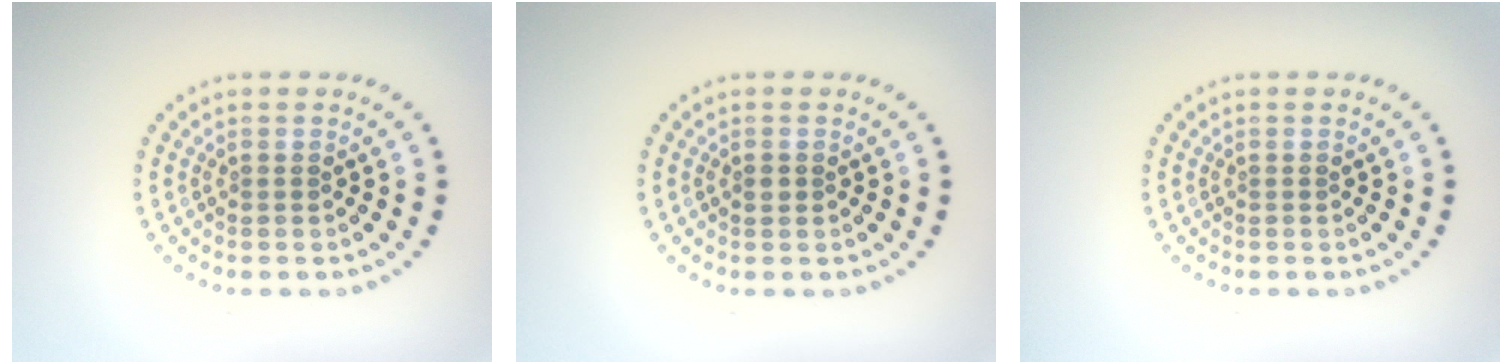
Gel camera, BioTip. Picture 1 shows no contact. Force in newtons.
{"total": 0.9, "press": 0.9, "slide": 0.0}
{"total": 0.0}